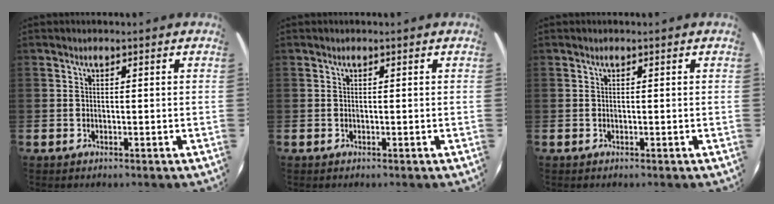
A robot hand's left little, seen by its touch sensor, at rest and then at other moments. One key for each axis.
{"total": 0.0}
{"total": 0.0}